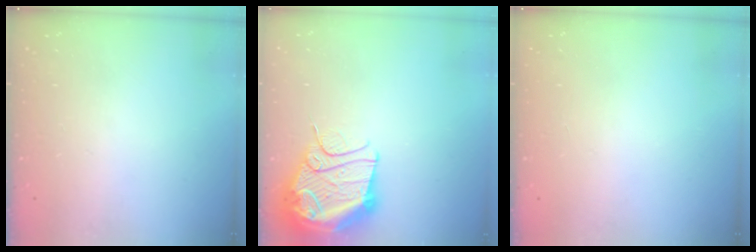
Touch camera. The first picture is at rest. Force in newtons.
{"total": 17.5, "press": 17.4, "slide": 1.9}
{"total": 0.0}